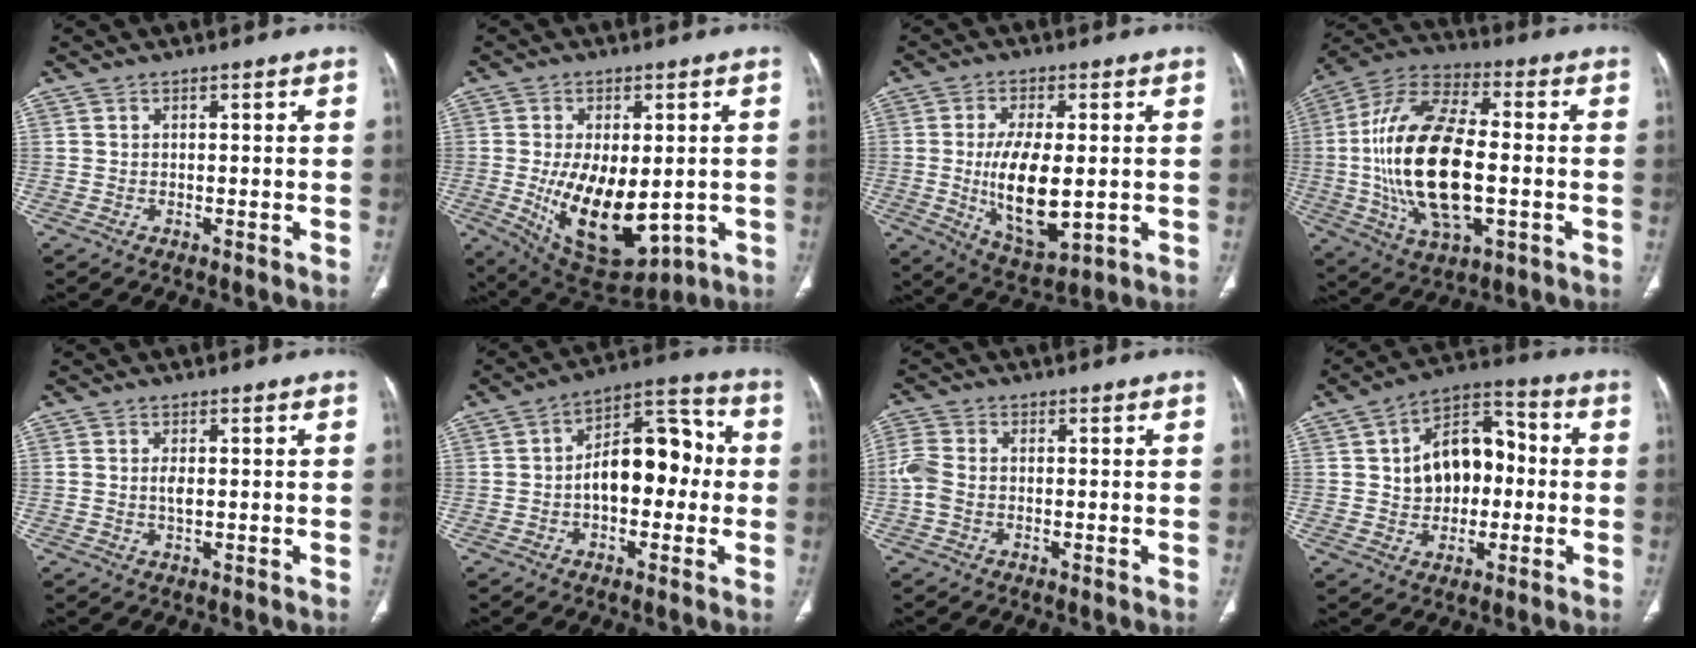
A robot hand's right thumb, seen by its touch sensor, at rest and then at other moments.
{"total": 16.7, "force": [-2.3, 8.9, 13.9], "torque": [-0.217, -0.020, -0.006]}
{"total": 13.4, "force": [-1.0, 6.0, 12.0], "torque": [-0.211, -0.019, -0.004]}
{"total": 23.1, "force": [-1.9, 11.0, 20.2], "torque": [-0.400, 0.014, -0.030]}
{"total": 1.8, "force": [0.1, 0.7, 1.7], "torque": [-0.035, -0.002, 0.003]}
{"total": 13.4, "force": [-0.7, 8.0, 10.8], "torque": [-0.130, 0.046, -0.020]}
{"total": 4.7, "force": [-0.7, 3.3, 3.2], "torque": [-0.092, 0.010, -0.020]}
{"total": 13.6, "force": [0.6, 9.4, 9.7], "torque": [-0.113, 0.033, 0.005]}